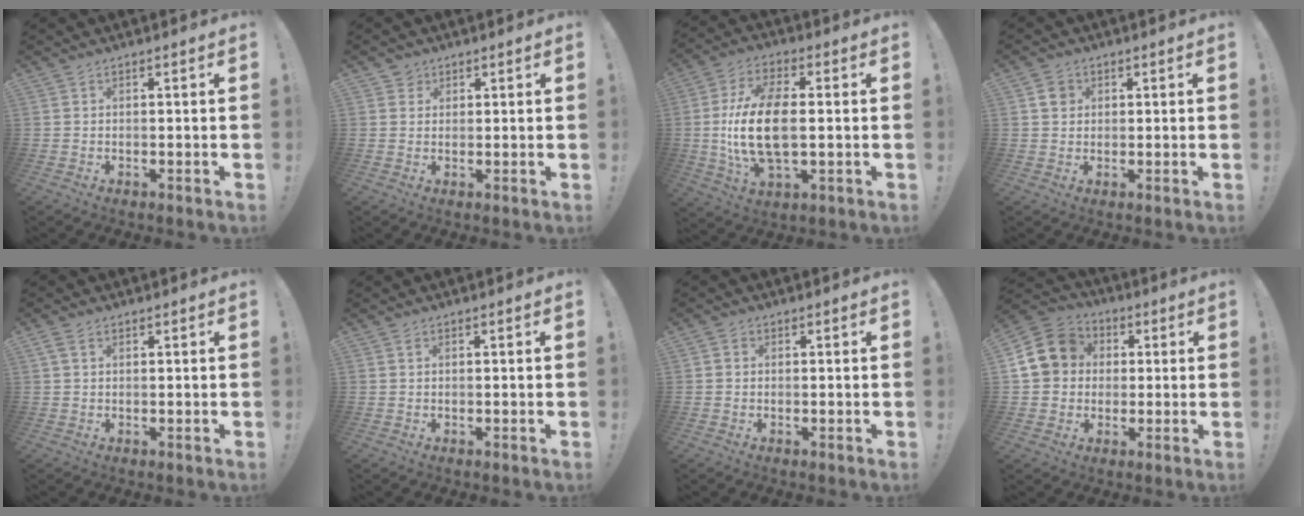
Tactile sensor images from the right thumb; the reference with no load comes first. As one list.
[{"total": 2.5, "force": [1.6, 1.9, 0.2], "torque": [-0.006, -0.002, 0.029]}, {"total": 16.9, "force": [-0.3, 8.4, 14.6], "torque": [-0.287, -0.005, -0.007]}, {"total": 3.6, "force": [1.3, 3.1, 1.3], "torque": [-0.006, -0.002, 0.022]}, {"total": 2.5, "force": [1.1, 1.5, 1.7], "torque": [-0.035, 0.004, 0.022]}, {"total": 0.7, "force": [0.3, 0.4, 0.5], "torque": [-0.013, 0.004, 0.006]}, {"total": 1.3, "force": [-0.1, 1.2, 0.4], "torque": [-0.006, 0.005, -0.003]}, {"total": 14.6, "force": [2.6, 12.8, 6.6], "torque": [-0.105, 0.007, 0.056]}]